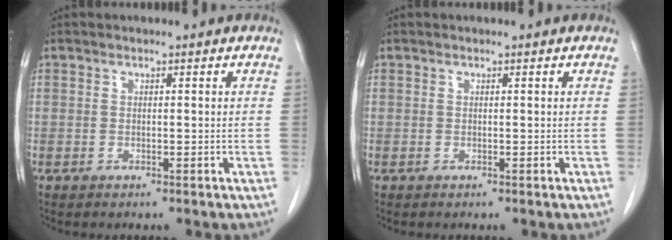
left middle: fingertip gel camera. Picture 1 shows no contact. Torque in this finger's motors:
{"motor_torque": [-0.02, 0.02, 0.01, 0.00]}